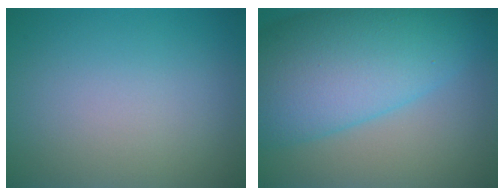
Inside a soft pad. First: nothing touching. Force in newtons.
{"total": 12.1, "press": 12.1, "slide": 0.1}